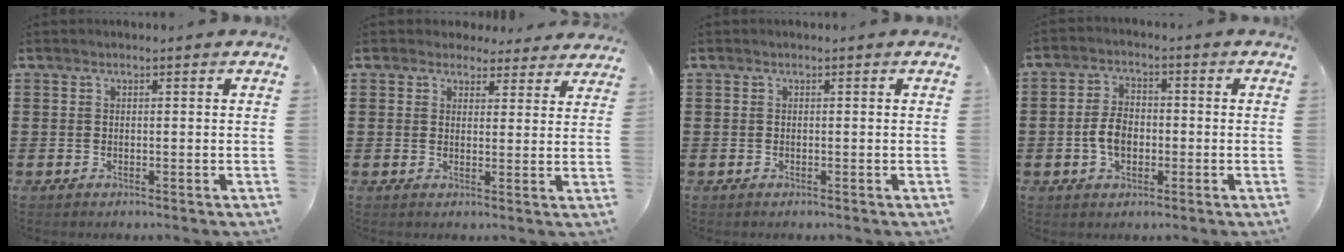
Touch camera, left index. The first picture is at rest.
{"total": 3.4, "force": [3.1, 1.3, 0.5], "torque": [-0.014, -0.007, 0.058]}
{"total": 0.0}
{"total": 5.0, "force": [-1.0, 3.1, 3.8], "torque": [-0.091, 0.001, -0.025]}